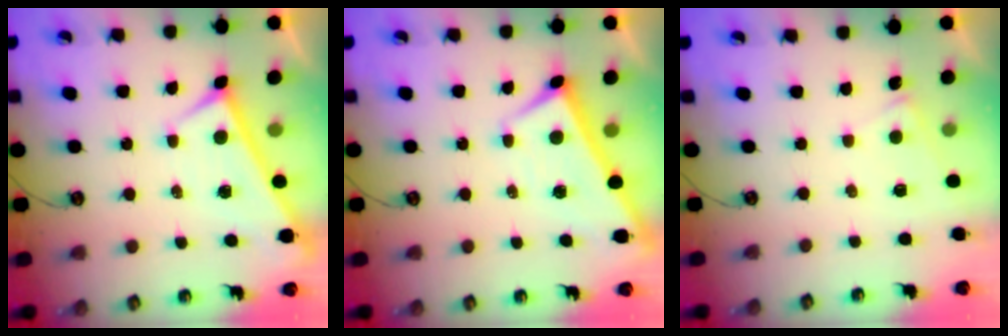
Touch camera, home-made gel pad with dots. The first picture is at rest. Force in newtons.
{"total": 2.2, "press": 2.2, "slide": 0.3}
{"total": 4.4, "press": 4.4, "slide": 0.2}